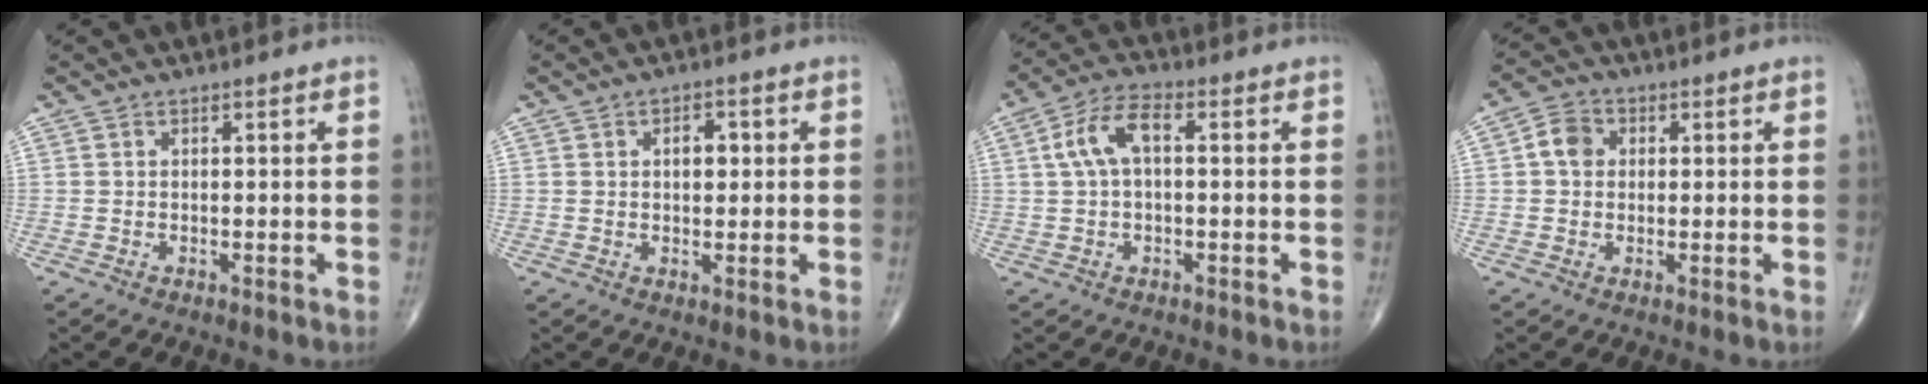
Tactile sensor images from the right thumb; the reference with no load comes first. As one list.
[{"total": 3.6, "force": [0.7, 2.2, 2.8], "torque": [-0.030, 0.001, 0.010]}, {"total": 7.4, "force": [1.0, 3.6, 6.4], "torque": [-0.130, 0.026, 0.014]}, {"total": 4.6, "force": [0.6, 3.8, 2.5], "torque": [-0.035, 0.010, 0.002]}]